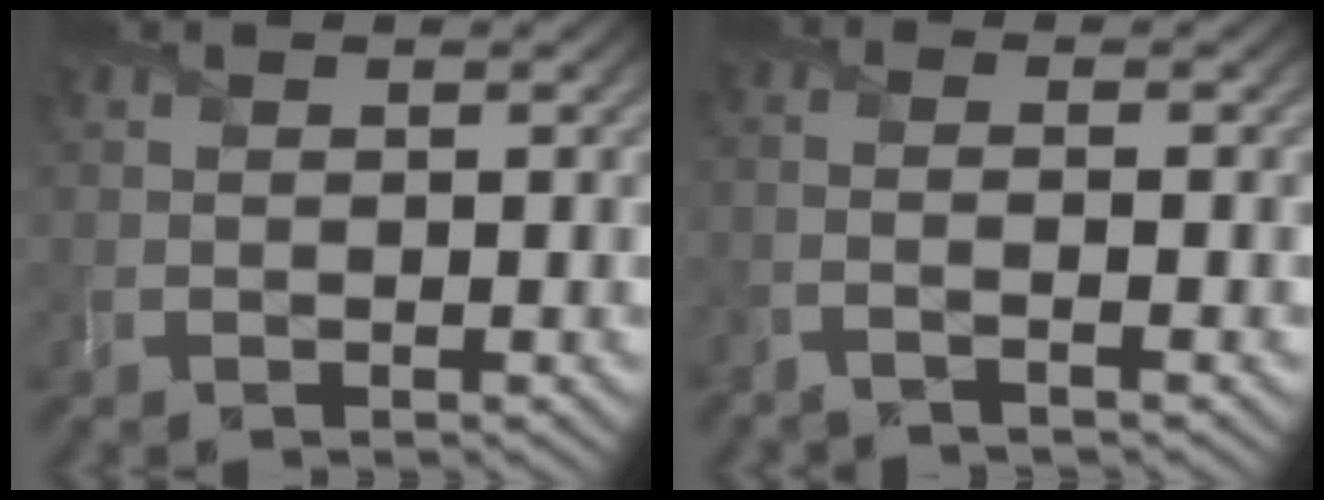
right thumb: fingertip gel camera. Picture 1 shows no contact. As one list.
[{"total": 2.7, "force": [-1.4, 0.4, 2.2], "torque": [-0.033, 0.003, -0.047]}]